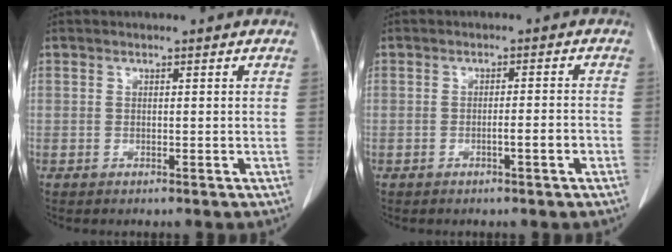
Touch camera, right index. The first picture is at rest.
{"total": 2.6, "force": [-1.2, 0.0, 2.4], "torque": [-0.035, 0.000, -0.018]}